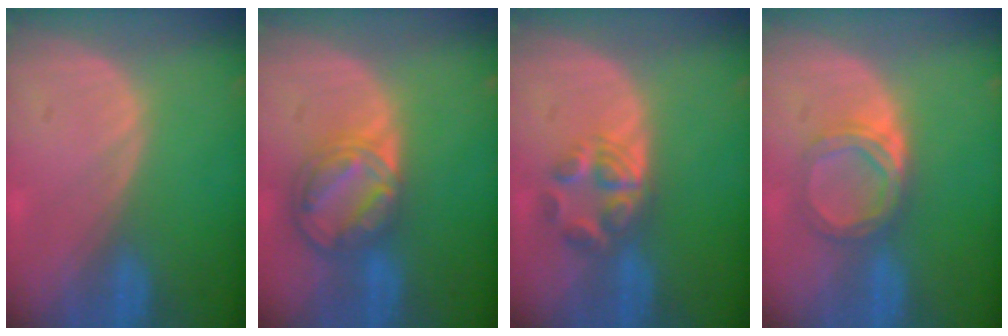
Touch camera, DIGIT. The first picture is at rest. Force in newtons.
{"total": 8.6, "press": 7.2, "slide": 4.6}
{"total": 5.7, "press": 4.9, "slide": 3.0}
{"total": 5.4, "press": 4.8, "slide": 2.5}